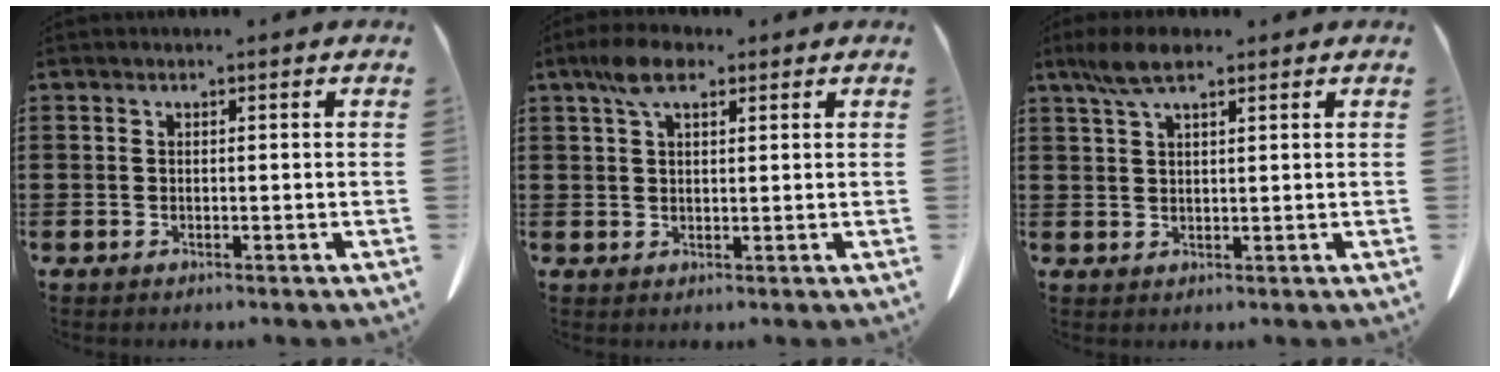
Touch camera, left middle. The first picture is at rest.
{"total": 5.6, "force": [3.3, 2.1, 4.0], "torque": [-0.087, 0.008, 0.060]}
{"total": 5.2, "force": [3.1, 1.5, 4.0], "torque": [-0.084, 0.004, 0.057]}